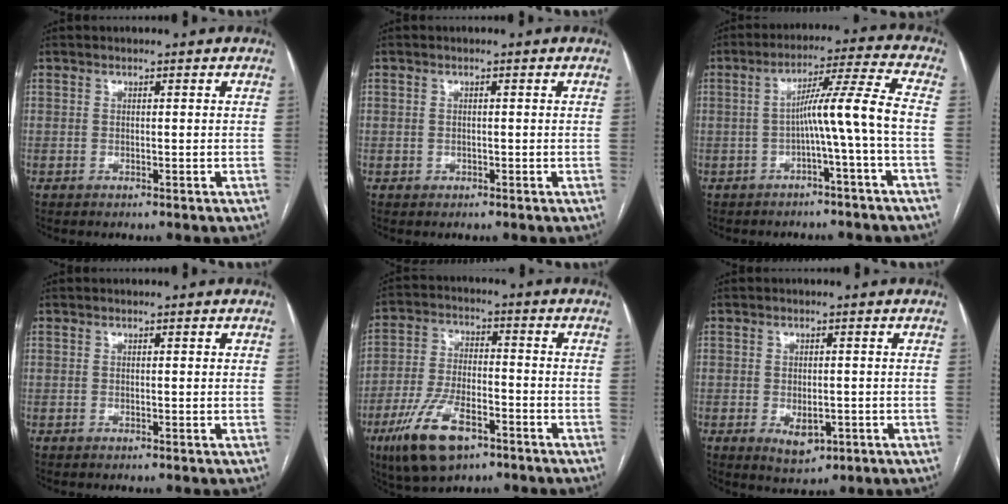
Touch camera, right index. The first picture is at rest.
{"total": 1.1, "force": [-0.2, 1.1, 0.0], "torque": [0.003, 0.005, -0.002]}
{"total": 8.2, "force": [-1.7, -1.9, 7.8], "torque": [-0.122, 0.030, -0.025]}
{"total": 0.7, "force": [0.2, 0.2, 0.6], "torque": [-0.011, 0.004, 0.003]}
{"total": 12.4, "force": [-6.9, 5.4, 8.8], "torque": [-0.180, -0.002, -0.120]}
{"total": 4.4, "force": [-1.4, 2.5, 3.3], "torque": [-0.049, -0.005, -0.007]}